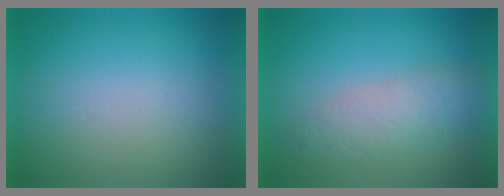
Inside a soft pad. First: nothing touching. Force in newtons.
{"total": 2.9}